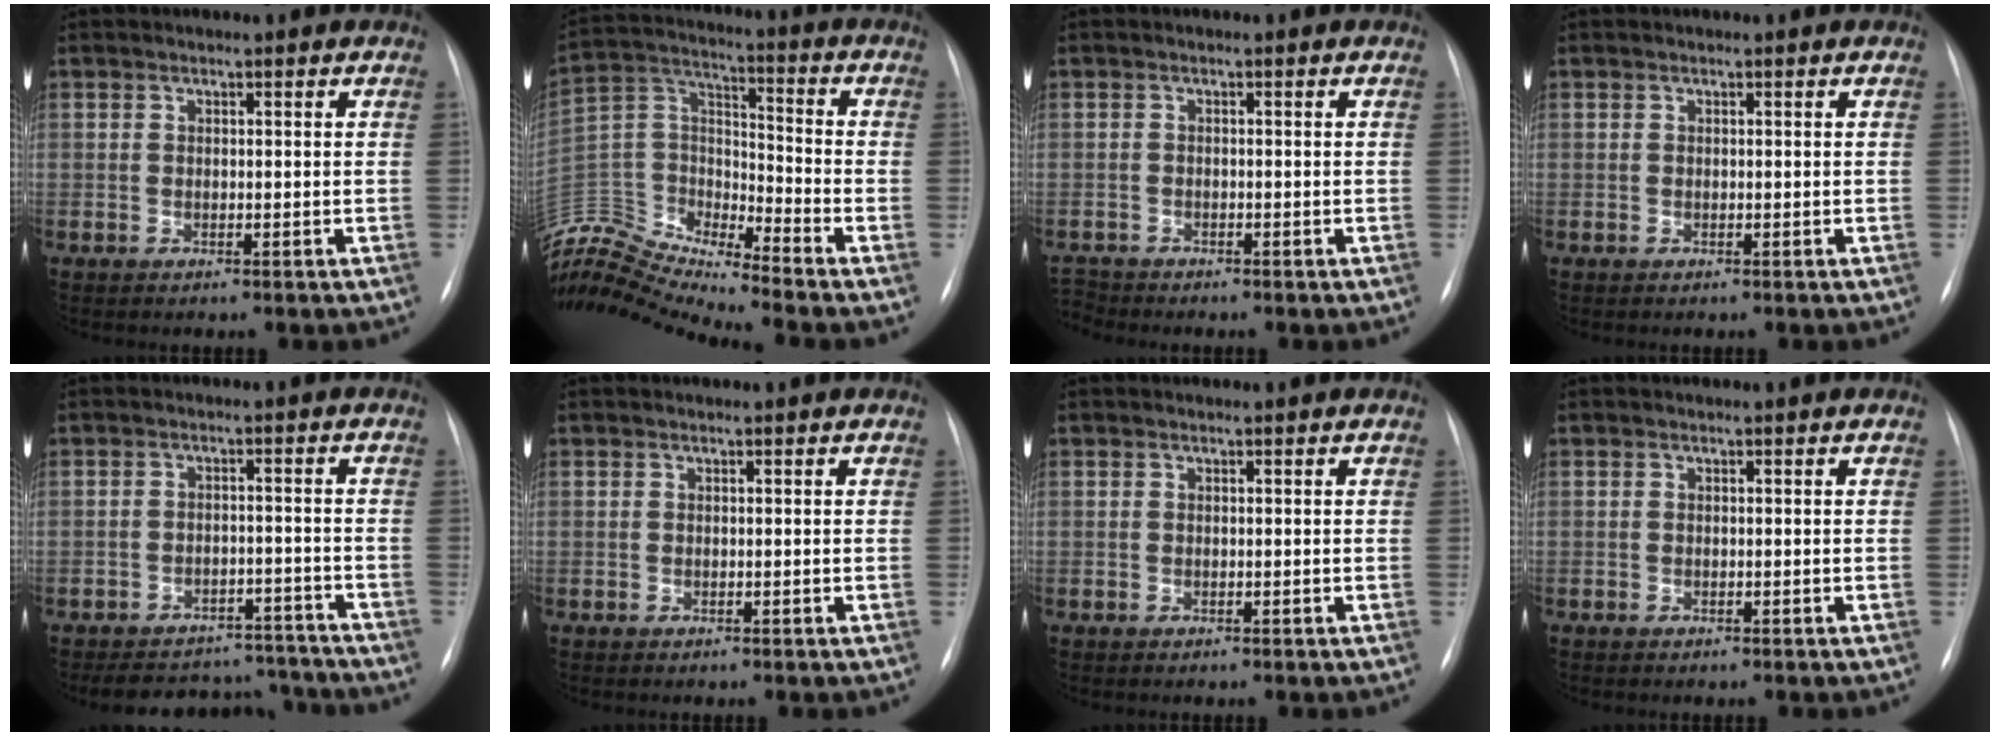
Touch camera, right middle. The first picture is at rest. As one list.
[{"total": 16.3, "force": [-15.8, -0.5, 3.9], "torque": [-0.076, 0.038, -0.303]}, {"total": 1.9, "force": [-1.9, 0.1, -0.3], "torque": [0.006, -0.012, -0.033]}, {"total": 0.0}, {"total": 12.2, "force": [-11.2, 4.2, 2.1], "torque": [-0.021, 0.023, -0.140]}, {"total": 0.0}, {"total": 0.0}, {"total": 0.0}]